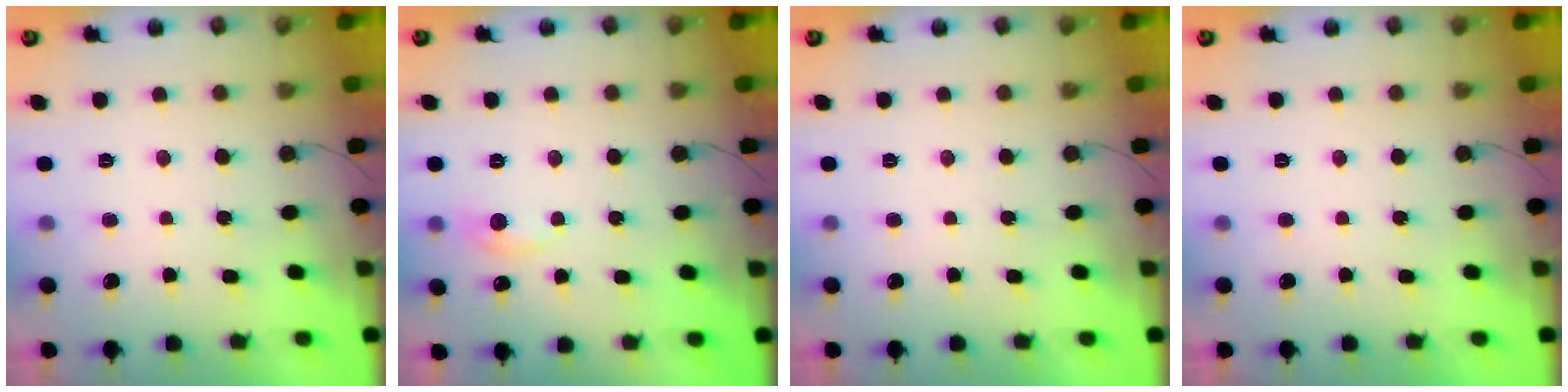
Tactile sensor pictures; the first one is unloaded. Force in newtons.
{"total": 5.1, "press": 5.1, "slide": 0.7}
{"total": 0.0}
{"total": 0.0}